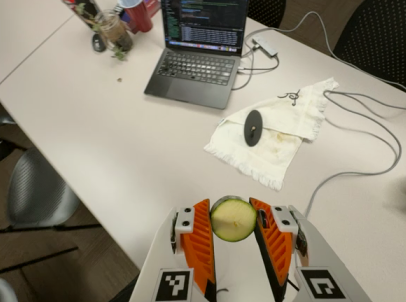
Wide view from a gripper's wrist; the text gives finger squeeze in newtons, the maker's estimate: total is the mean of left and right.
{"total": 10.5, "left": 10.2, "right": 10.8}